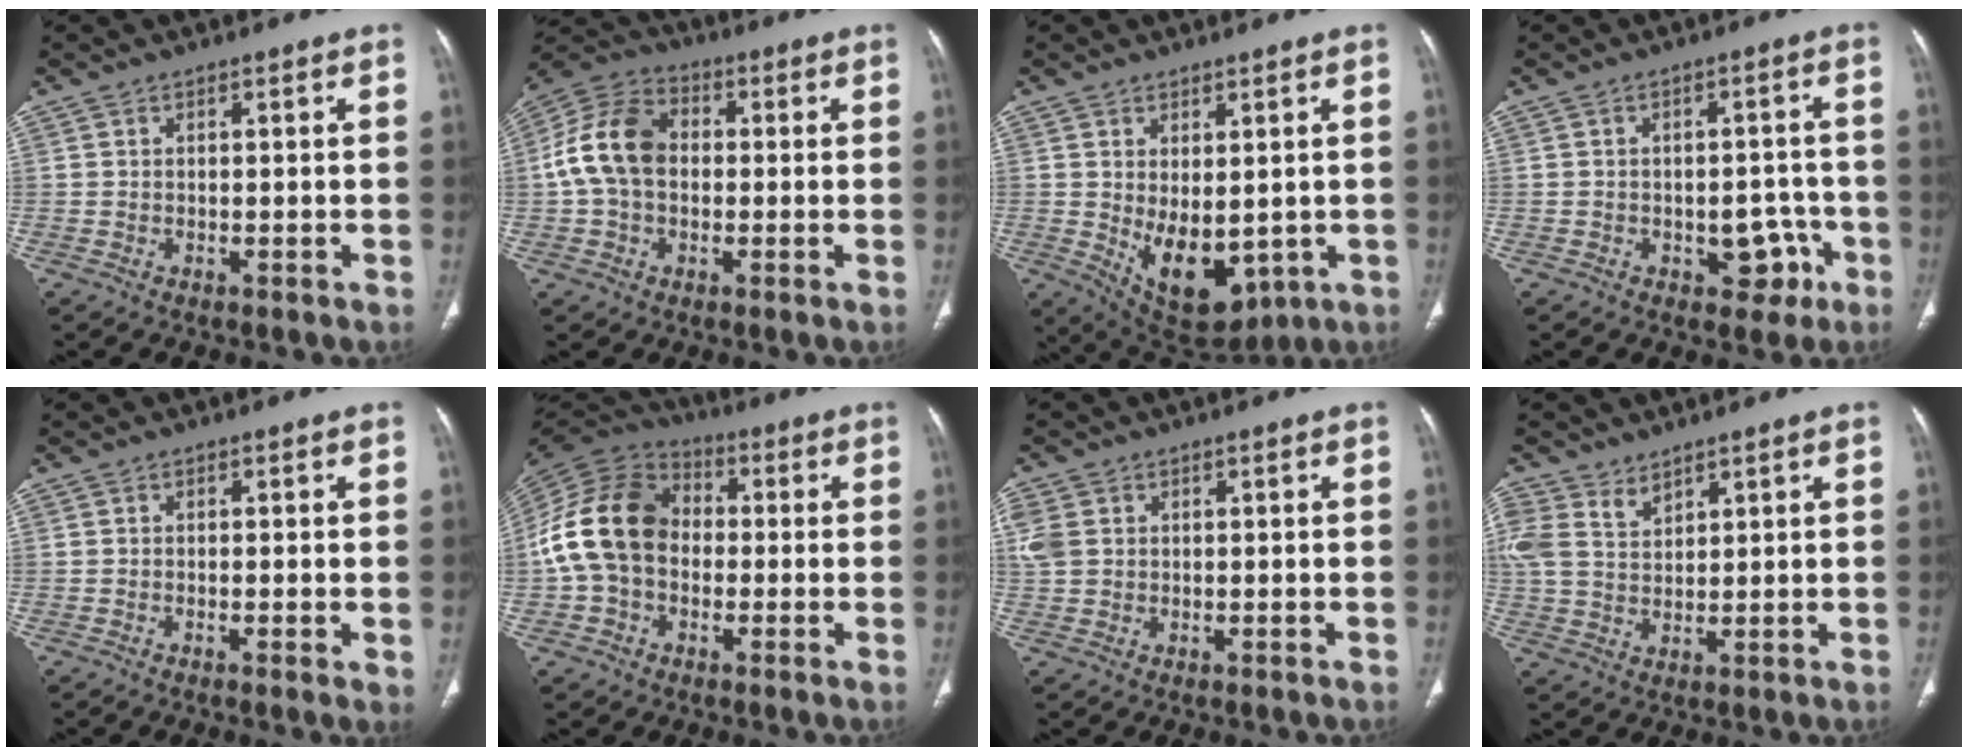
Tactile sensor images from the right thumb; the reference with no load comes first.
{"total": 12.7, "force": [0.2, 9.2, 8.7], "torque": [-0.160, 0.033, -0.006]}
{"total": 11.8, "force": [-1.3, 6.8, 9.6], "torque": [-0.126, -0.014, 0.012]}
{"total": 6.5, "force": [-2.8, 4.3, 4.0], "torque": [-0.016, 0.028, -0.030]}
{"total": 1.7, "force": [-0.2, 0.3, 1.6], "torque": [-0.031, -0.006, -0.007]}
{"total": 16.1, "force": [-0.7, 12.4, 10.2], "torque": [-0.194, 0.037, -0.023]}
{"total": 4.2, "force": [0.9, 3.4, 2.3], "torque": [-0.055, 0.009, 0.023]}
{"total": 7.9, "force": [5.0, 5.1, 3.3], "torque": [-0.062, -0.006, 0.110]}